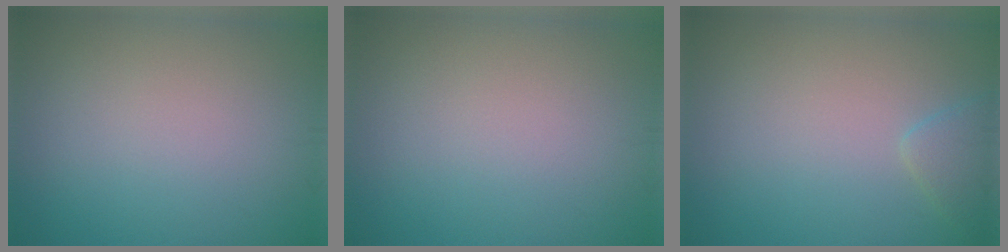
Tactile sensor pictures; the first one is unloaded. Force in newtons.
{"total": 0.0}
{"total": 1.6, "press": 1.6, "slide": 0.1}